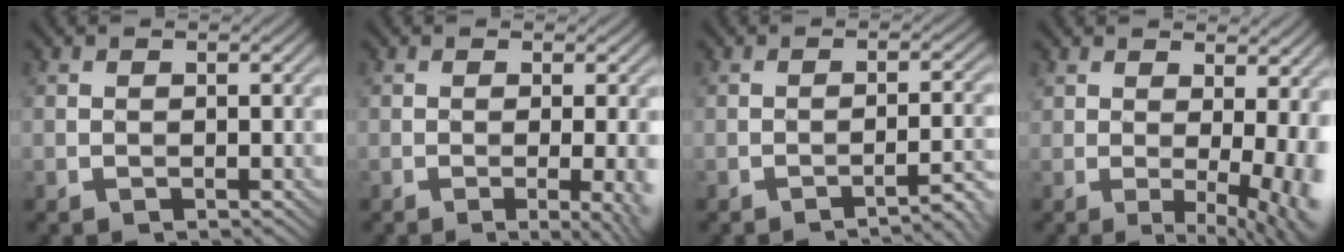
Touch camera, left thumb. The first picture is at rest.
{"total": 5.4, "force": [-1.2, 1.3, 5.1], "torque": [-0.068, -0.003, -0.012]}
{"total": 3.9, "force": [-2.8, 0.6, 2.7], "torque": [-0.030, 0.018, -0.049]}
{"total": 8.4, "force": [0.5, 2.8, 7.9], "torque": [-0.099, 0.001, 0.019]}